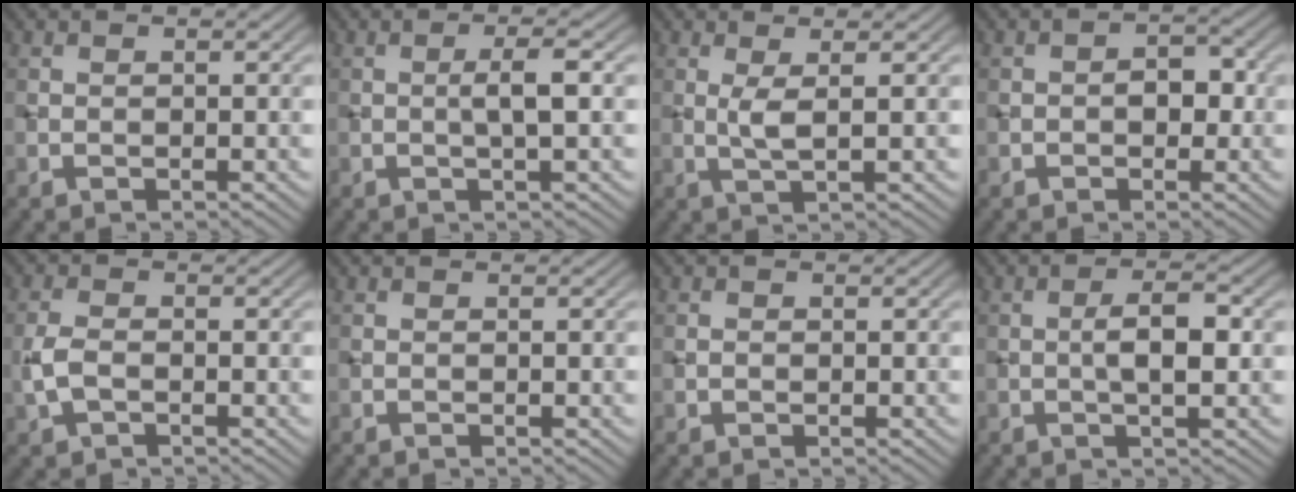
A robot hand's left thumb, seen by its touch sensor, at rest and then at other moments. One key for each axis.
{"total": 2.6, "fx": 0.0, "fy": 0.2, "fz": 2.6, "tx": -0.044, "ty": 0.006, "tz": -0.003}
{"total": 2.4, "fx": 0.6, "fy": 0.3, "fz": 2.3, "tx": -0.050, "ty": 0.000, "tz": 0.013}
{"total": 2.7, "fx": -0.4, "fy": 1.9, "fz": 2.0, "tx": -0.029, "ty": -0.001, "tz": -0.011}
{"total": 3.2, "fx": -0.9, "fy": 1.9, "fz": 2.5, "tx": -0.066, "ty": 0.000, "tz": -0.021}
{"total": 0.0}
{"total": 0.7, "fx": -0.1, "fy": 0.5, "fz": 0.4, "tx": -0.007, "ty": -0.001, "tz": -0.002}
{"total": 3.8, "fx": -0.2, "fy": 1.1, "fz": 3.6, "tx": -0.065, "ty": 0.008, "tz": -0.005}